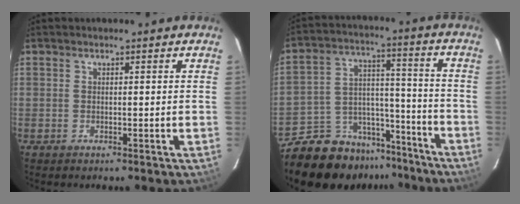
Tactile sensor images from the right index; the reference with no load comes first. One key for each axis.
{"total": 16.1, "fx": -13.1, "fy": 8.4, "fz": 4.3, "tx": -0.097, "ty": 0.055, "tz": -0.187}